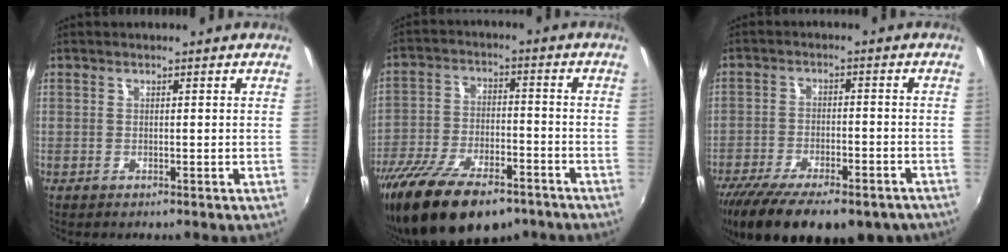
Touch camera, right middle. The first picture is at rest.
{"total": 18.5, "force": [-13.1, 7.6, 10.5], "torque": [-0.218, -0.037, -0.219]}
{"total": 22.6, "force": [-16.5, 8.7, 12.7], "torque": [-0.246, -0.046, -0.238]}